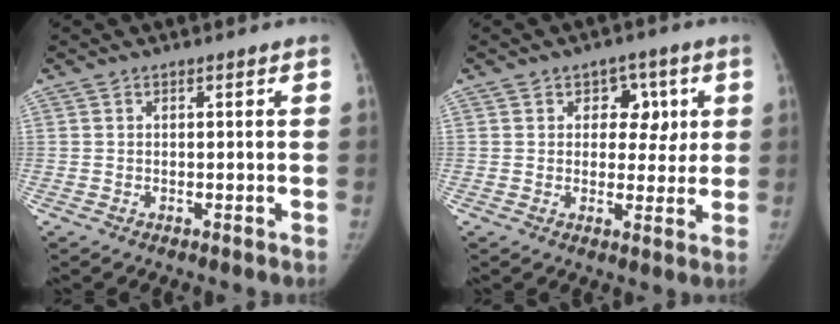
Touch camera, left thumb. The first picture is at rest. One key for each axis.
{"total": 7.0, "fx": 2.0, "fy": 5.3, "fz": 4.0, "tx": -0.003, "ty": -0.005, "tz": 0.024}